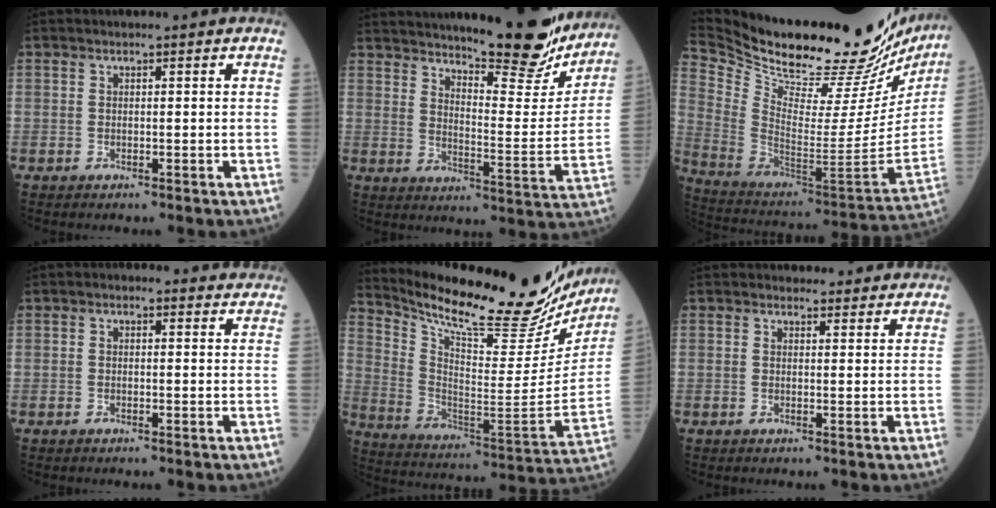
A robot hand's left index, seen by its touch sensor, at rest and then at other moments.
{"total": 19.8, "force": [17.3, 3.2, 9.0], "torque": [-0.120, -0.037, 0.224]}
{"total": 36.8, "force": [32.1, 7.4, 16.3], "torque": [-0.297, -0.106, 0.446]}
{"total": 2.9, "force": [2.0, 1.8, 1.1], "torque": [-0.001, 0.014, 0.006]}
{"total": 27.8, "force": [24.5, 5.6, 11.9], "torque": [-0.199, -0.075, 0.337]}
{"total": 3.5, "force": [3.1, 1.6, 0.2], "torque": [0.007, 0.003, 0.025]}